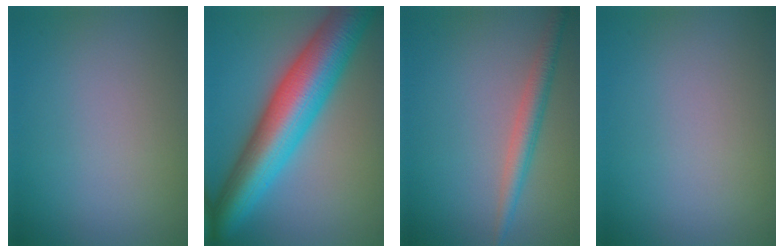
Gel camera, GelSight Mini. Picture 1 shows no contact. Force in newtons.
{"total": 11.5, "press": 11.5, "slide": 0.2}
{"total": 2.6, "press": 2.6, "slide": 0.0}
{"total": 0.0}